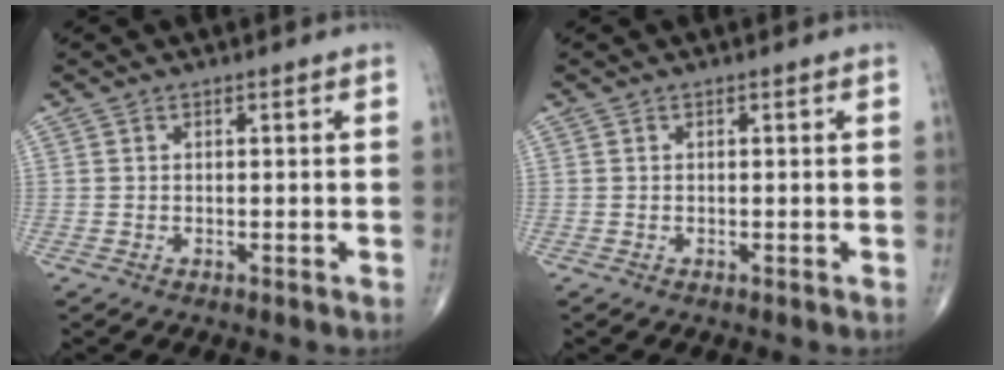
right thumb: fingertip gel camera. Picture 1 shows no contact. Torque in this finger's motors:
{"motor_torque": [0.01, 0.01, -0.03, 0.01, 0.07]}